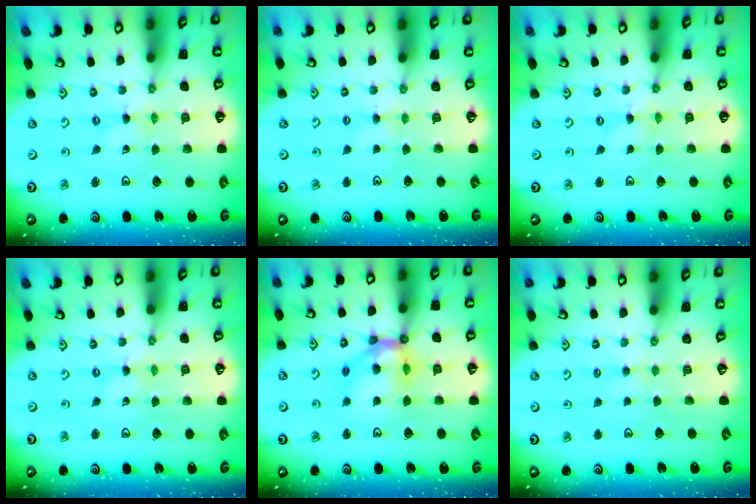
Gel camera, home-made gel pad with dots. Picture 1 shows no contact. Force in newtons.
{"total": 2.7, "press": 2.7, "slide": 0.4}
{"total": 0.0}
{"total": 0.0}
{"total": 12.5, "press": 12.4, "slide": 1.9}
{"total": 1.9, "press": 1.9, "slide": 0.3}